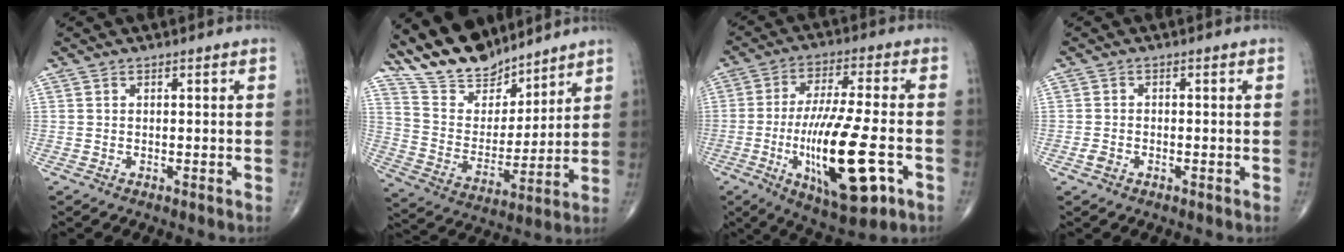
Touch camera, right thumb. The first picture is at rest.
{"total": 15.3, "force": [13.5, 5.7, 4.2], "torque": [-0.038, -0.078, 0.257]}
{"total": 19.2, "force": [-5.4, 5.4, 17.7], "torque": [-0.326, 0.004, -0.078]}
{"total": 1.6, "force": [-0.8, 1.0, 0.9], "torque": [-0.020, 0.005, -0.016]}